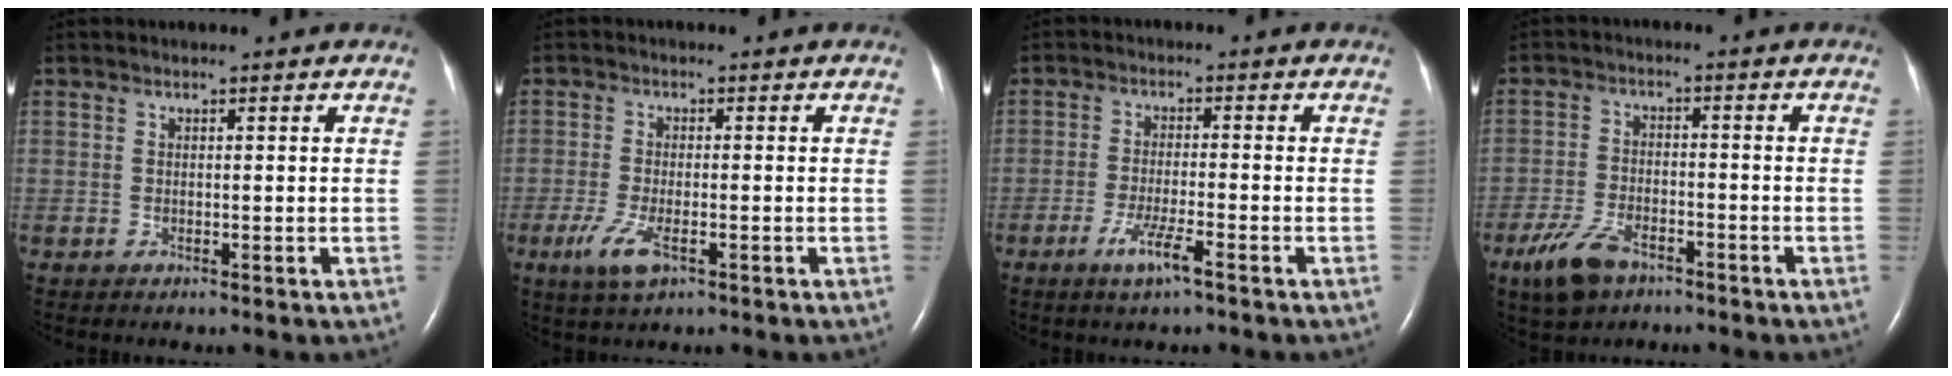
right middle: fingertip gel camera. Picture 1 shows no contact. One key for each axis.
{"total": 4.8, "fx": -2.3, "fy": 1.4, "fz": 4.0, "tx": -0.092, "ty": -0.010, "tz": -0.040}
{"total": 4.7, "fx": -2.7, "fy": 0.0, "fz": 3.8, "tx": -0.075, "ty": -0.008, "tz": -0.053}
{"total": 6.8, "fx": -4.5, "fy": 3.1, "fz": 4.0, "tx": -0.093, "ty": -0.007, "tz": -0.080}